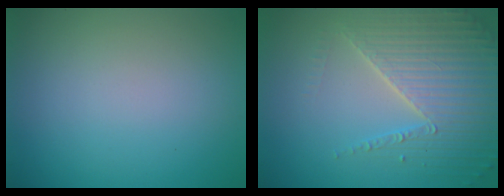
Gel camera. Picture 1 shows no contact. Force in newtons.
{"total": 4.7, "press": 4.5, "slide": 1.2}